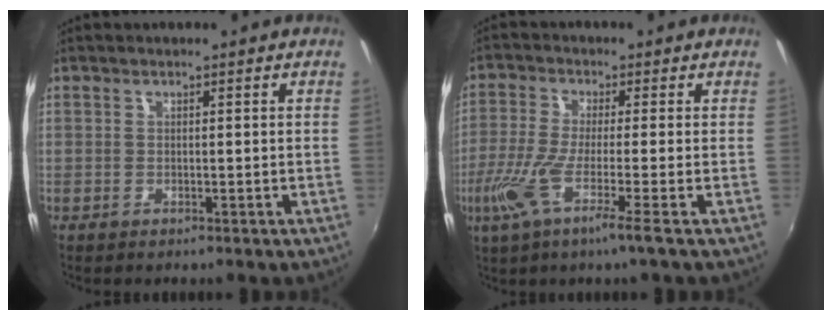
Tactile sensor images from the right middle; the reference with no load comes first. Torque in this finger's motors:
{"motor_torque": [1.20, -0.94, 0.72, 0.17]}